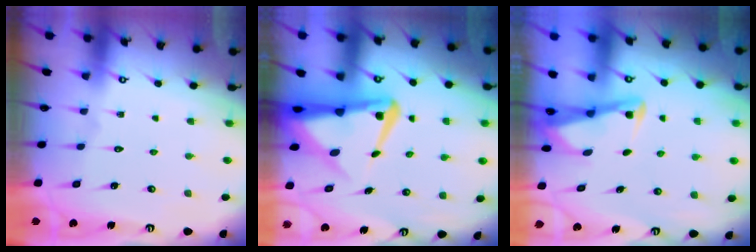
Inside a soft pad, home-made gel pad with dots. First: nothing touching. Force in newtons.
{"total": 7.3, "press": 7.2, "slide": 1.2}
{"total": 2.9, "press": 2.8, "slide": 0.4}